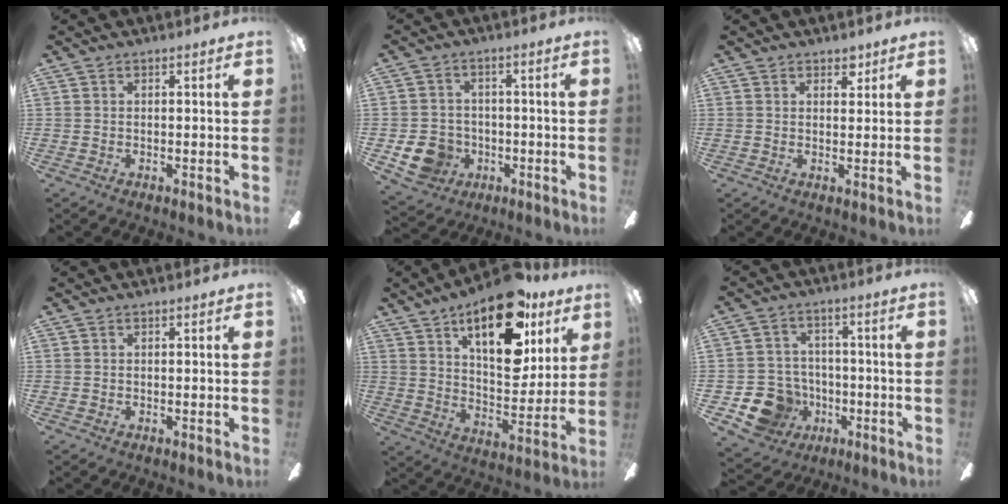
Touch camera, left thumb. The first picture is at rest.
{"total": 8.4, "force": [-3.0, 7.3, 3.0], "torque": [-0.077, 0.021, -0.051]}
{"total": 2.8, "force": [2.2, 1.4, 0.9], "torque": [0.003, -0.011, 0.035]}
{"total": 0.0}
{"total": 21.7, "force": [12.9, 9.5, 14.6], "torque": [-0.212, -0.065, 0.214]}
{"total": 11.5, "force": [-4.7, 9.7, 4.0], "torque": [-0.094, 0.038, -0.076]}